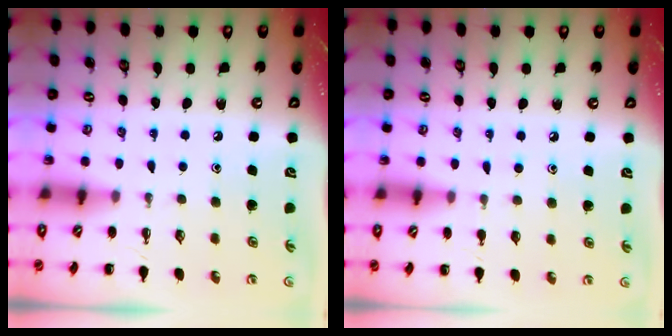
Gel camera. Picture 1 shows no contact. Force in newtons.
{"total": 5.3, "press": 5.0, "slide": 1.7}